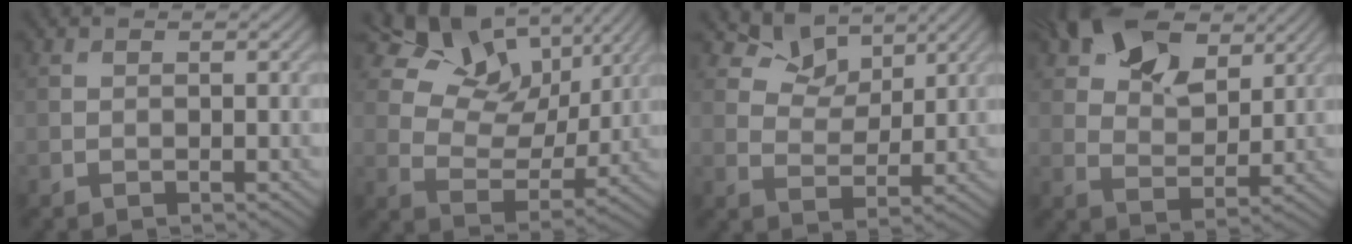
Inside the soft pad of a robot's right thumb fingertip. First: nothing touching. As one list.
[{"total": 13.1, "force": [7.9, 7.8, 7.0], "torque": [-0.134, 0.007, 0.133]}, {"total": 6.3, "force": [4.5, 3.5, 2.6], "torque": [-0.054, -0.003, 0.086]}, {"total": 11.6, "force": [6.7, 6.6, 6.8], "torque": [-0.138, 0.011, 0.115]}]